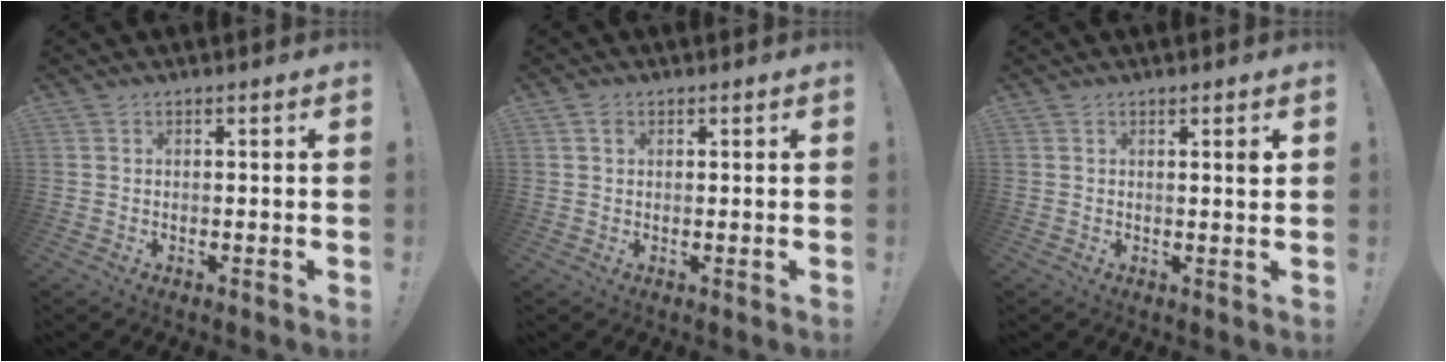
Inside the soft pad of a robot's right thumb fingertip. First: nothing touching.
{"total": 1.1, "force": [0.5, 0.8, 0.6], "torque": [-0.008, 0.002, 0.008]}
{"total": 1.4, "force": [0.8, -0.2, 1.1], "torque": [-0.012, -0.005, 0.011]}